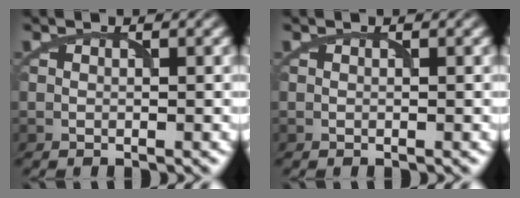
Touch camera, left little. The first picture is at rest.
{"total": 0.0}